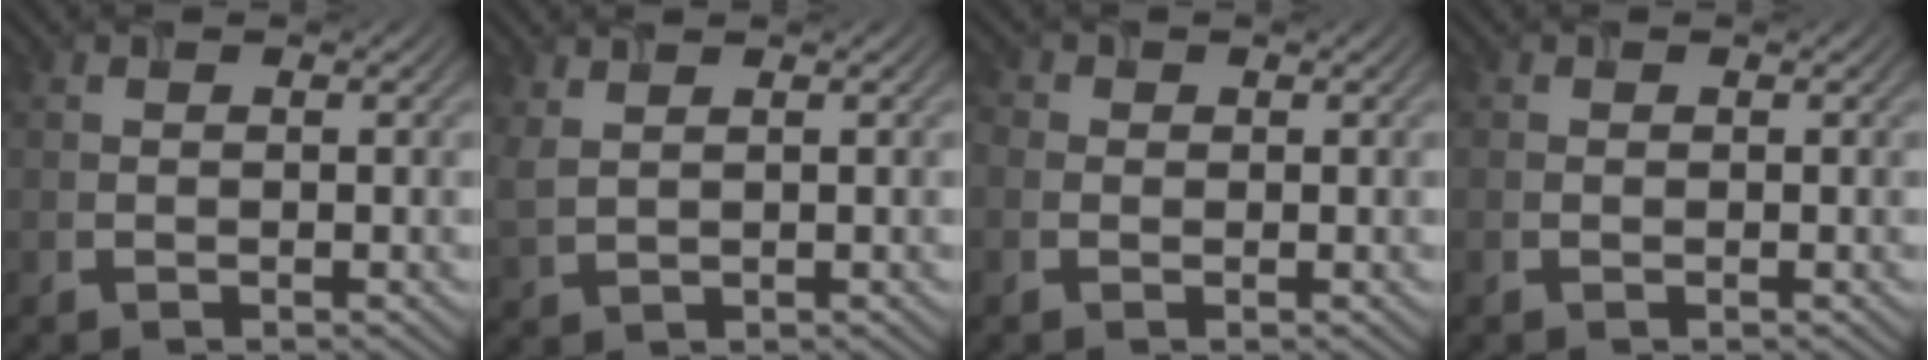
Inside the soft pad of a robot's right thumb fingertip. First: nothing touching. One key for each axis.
{"total": 2.2, "fx": 1.4, "fy": 0.7, "fz": 1.5, "tx": -0.047, "ty": 0.003, "tz": 0.035}
{"total": 1.5, "fx": -0.3, "fy": 1.4, "fz": 0.6, "tx": -0.014, "ty": -0.001, "tz": -0.009}
{"total": 0.0}